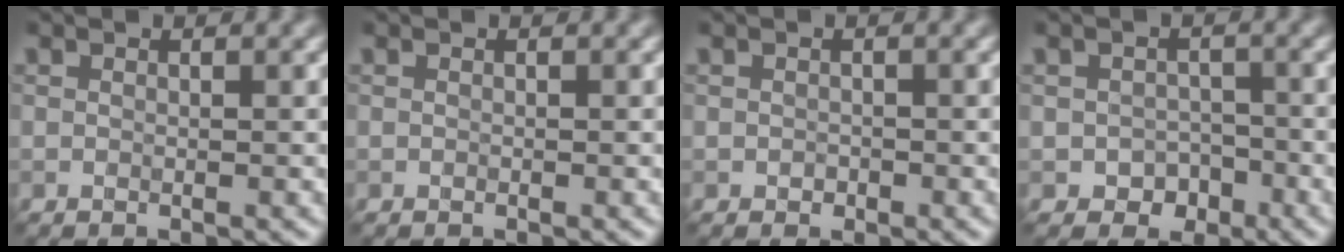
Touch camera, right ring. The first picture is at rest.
{"total": 0.0}
{"total": 0.6, "force": [-0.2, 0.6, 0.0], "torque": [0.002, -0.003, -0.005]}
{"total": 2.1, "force": [-1.1, 1.8, 0.4], "torque": [0.007, 0.003, -0.020]}